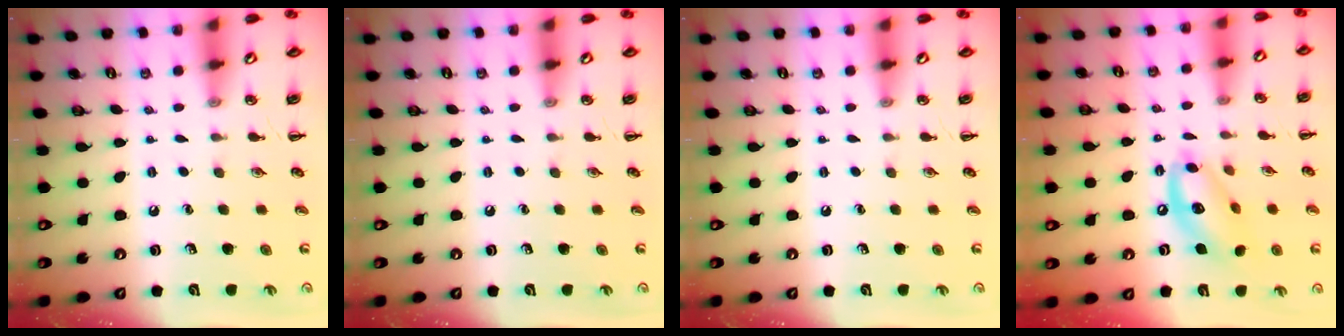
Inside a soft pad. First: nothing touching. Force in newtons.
{"total": 0.0}
{"total": 0.0}
{"total": 13.4, "press": 13.0, "slide": 3.3}